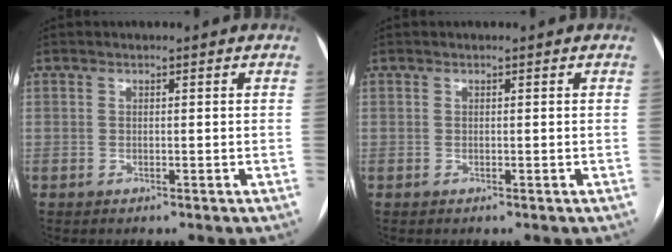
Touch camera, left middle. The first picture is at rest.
{"total": 0.0}